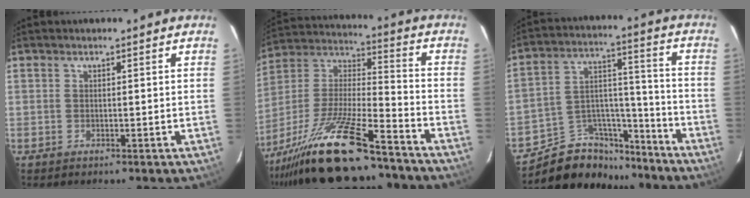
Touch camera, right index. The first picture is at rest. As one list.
[{"total": 22.5, "force": [-17.0, 4.2, 14.2], "torque": [-0.281, -0.021, -0.292]}, {"total": 14.3, "force": [-11.9, 7.3, 3.2], "torque": [-0.060, 0.071, -0.183]}]